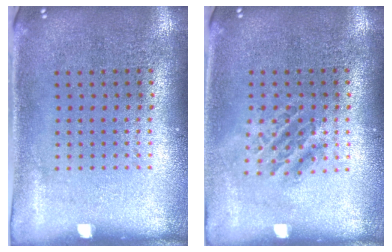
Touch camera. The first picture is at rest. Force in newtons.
{"total": 1.2, "press": 1.0, "slide": 0.5}